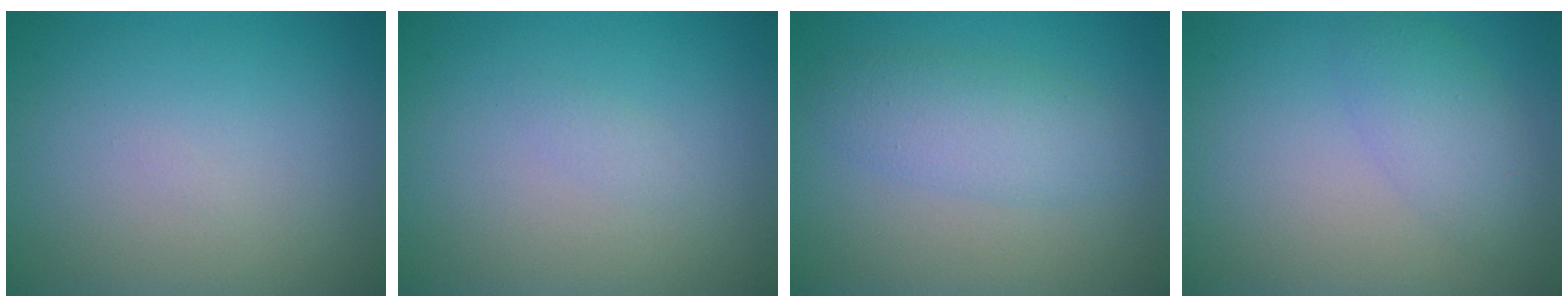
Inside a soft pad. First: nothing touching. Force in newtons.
{"total": 0.6, "press": 0.6, "slide": 0.1}
{"total": 3.6, "press": 3.6, "slide": 0.1}
{"total": 3.0, "press": 3.0, "slide": 0.2}